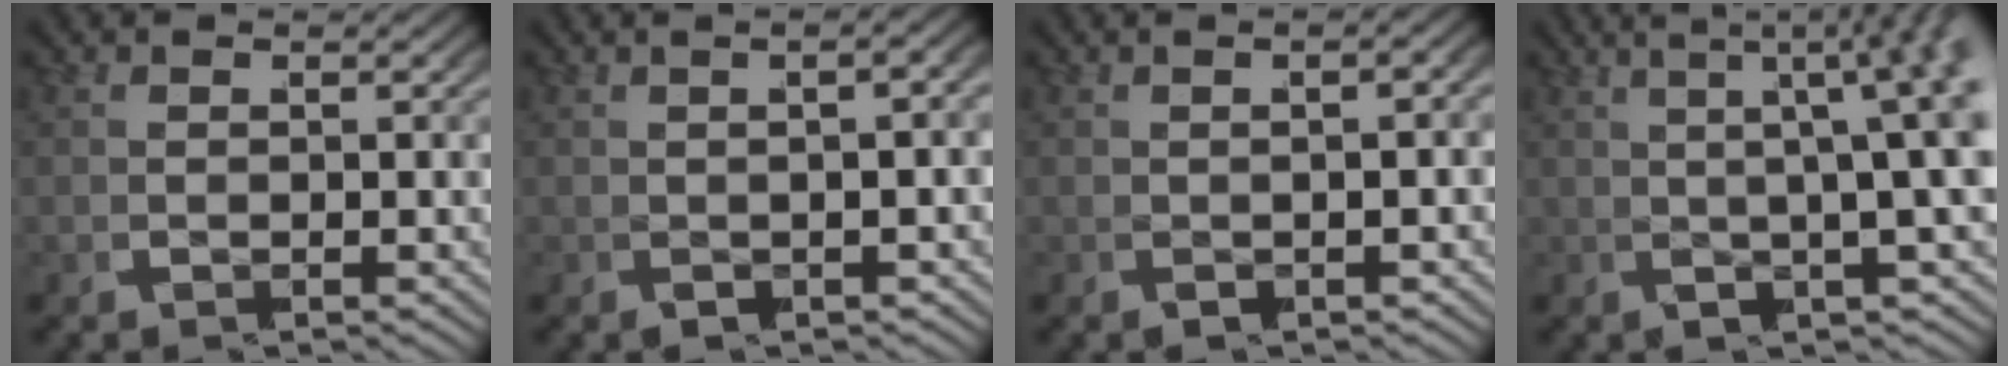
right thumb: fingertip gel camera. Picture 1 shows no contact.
{"total": 6.1, "force": [1.4, 3.2, 4.9], "torque": [-0.052, 0.026, 0.006]}
{"total": 4.6, "force": [0.6, 2.4, 3.9], "torque": [-0.044, 0.018, -0.002]}
{"total": 8.8, "force": [3.1, 4.0, 7.2], "torque": [-0.065, 0.022, 0.026]}